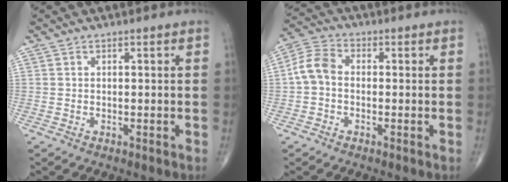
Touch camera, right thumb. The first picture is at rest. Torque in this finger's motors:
{"motor_torque": [-0.03, 0.08, 0.09, -0.09, 0.06]}